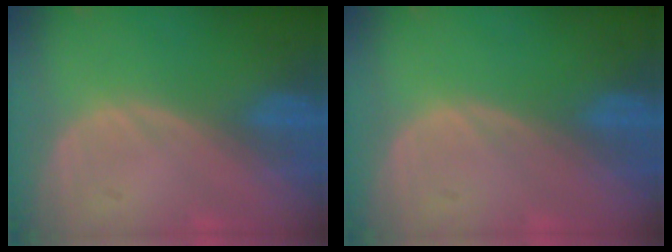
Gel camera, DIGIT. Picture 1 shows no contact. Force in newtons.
{"total": 0.0}